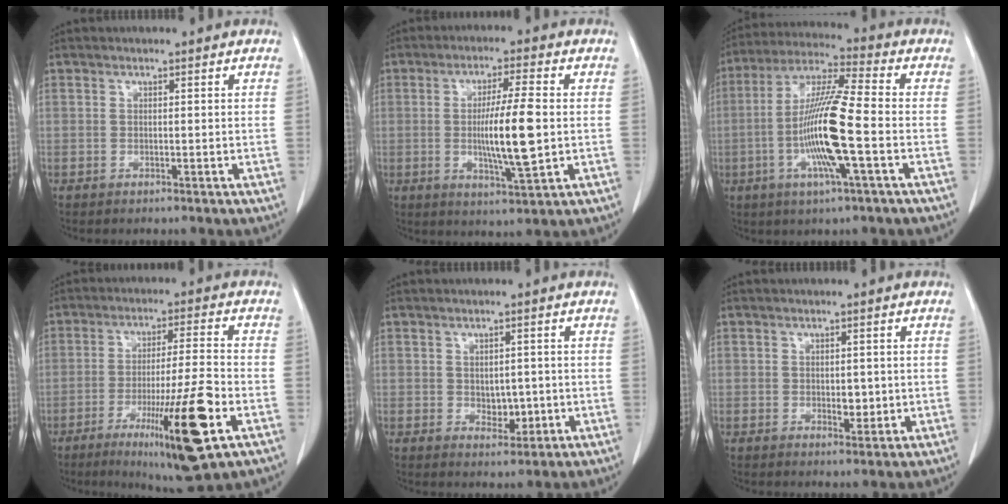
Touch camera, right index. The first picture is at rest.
{"total": 9.8, "force": [-0.4, 0.7, 9.7], "torque": [-0.167, -0.009, -0.009]}
{"total": 14.1, "force": [-3.1, 0.3, 13.7], "torque": [-0.273, -0.005, -0.066]}
{"total": 15.3, "force": [-6.2, 0.3, 13.9], "torque": [-0.236, -0.030, -0.097]}
{"total": 3.5, "force": [-0.4, 2.3, 2.6], "torque": [-0.032, -0.002, 0.003]}
{"total": 2.6, "force": [-0.2, 1.5, 2.2], "torque": [-0.027, -0.002, 0.003]}